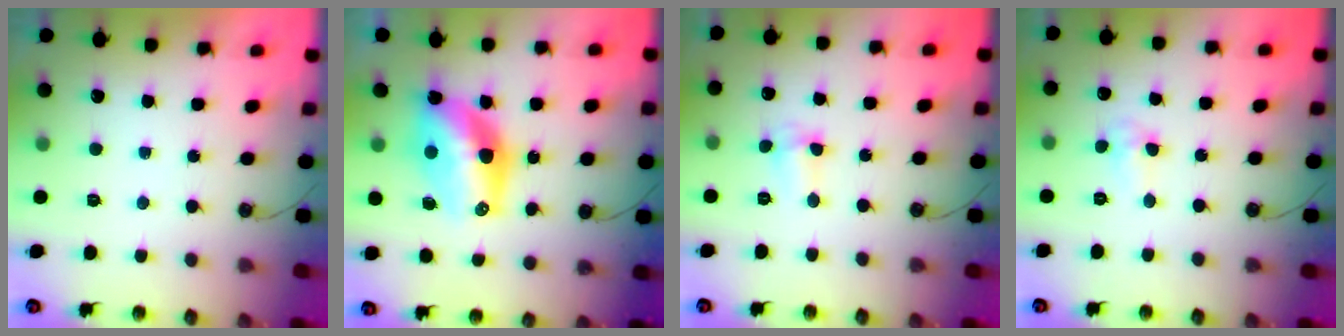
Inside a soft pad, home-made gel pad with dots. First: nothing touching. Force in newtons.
{"total": 13.5, "press": 13.5, "slide": 1.4}
{"total": 3.0, "press": 2.9, "slide": 0.6}
{"total": 3.3, "press": 3.3, "slide": 0.4}